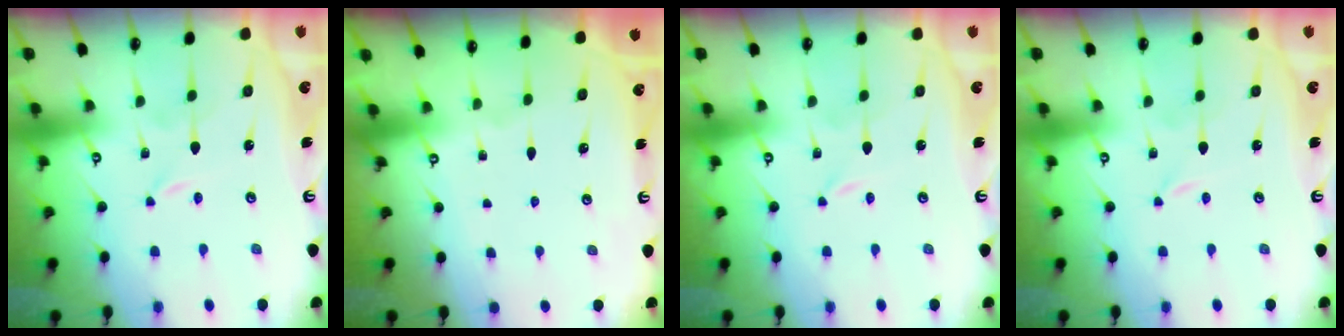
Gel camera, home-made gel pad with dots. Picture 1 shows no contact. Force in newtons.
{"total": 0.0}
{"total": 0.0}
{"total": 0.0}